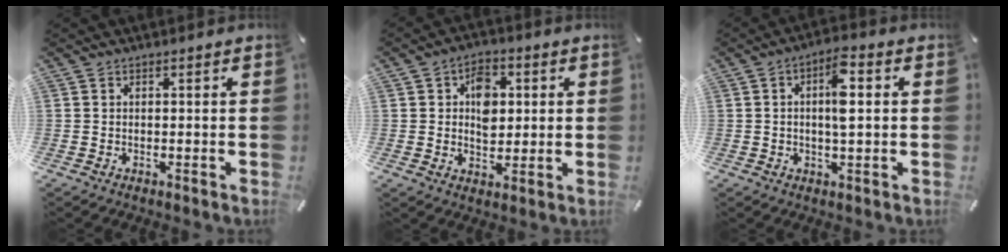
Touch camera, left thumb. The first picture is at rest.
{"total": 7.4, "force": [1.3, 5.7, 4.6], "torque": [-0.057, -0.001, 0.018]}
{"total": 7.7, "force": [1.2, 2.6, 7.2], "torque": [-0.121, 0.005, 0.017]}